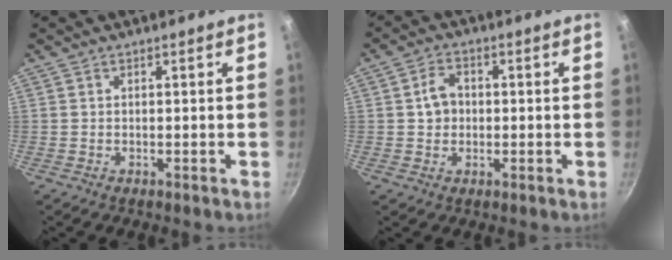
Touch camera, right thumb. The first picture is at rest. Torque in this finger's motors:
{"motor_torque": [0.05, 0.05, 0.01, -0.01, 0.01]}